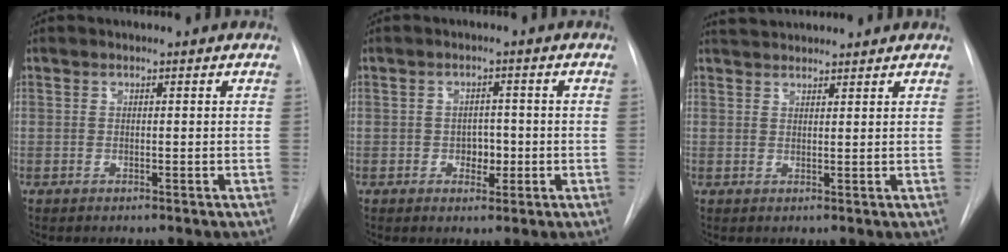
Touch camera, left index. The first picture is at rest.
{"total": 2.7, "force": [-0.6, 2.0, 1.8], "torque": [-0.019, 0.005, -0.005]}
{"total": 5.3, "force": [5.1, 0.7, 1.2], "torque": [-0.023, 0.039, 0.081]}